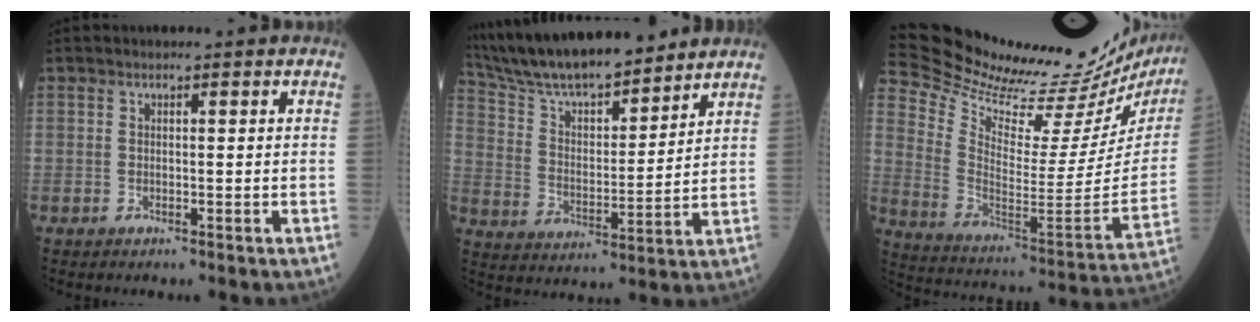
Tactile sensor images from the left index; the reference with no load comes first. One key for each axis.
{"total": 16.5, "fx": 14.9, "fy": 2.4, "fz": 6.8, "tx": -0.129, "ty": 0.009, "tz": 0.264}
{"total": 32.4, "fx": 30.2, "fy": 3.8, "fz": 11.1, "tx": -0.201, "ty": -0.135, "tz": 0.411}